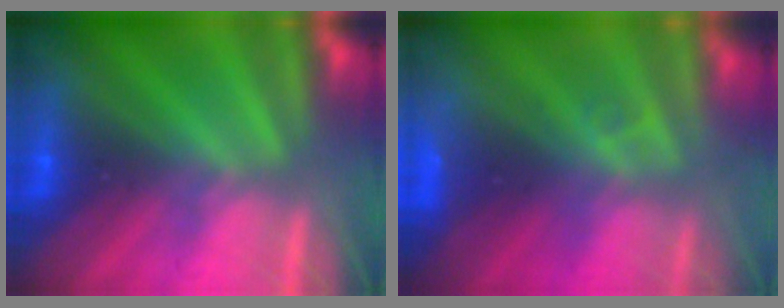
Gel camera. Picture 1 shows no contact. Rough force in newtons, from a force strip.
{"total": 3.3}